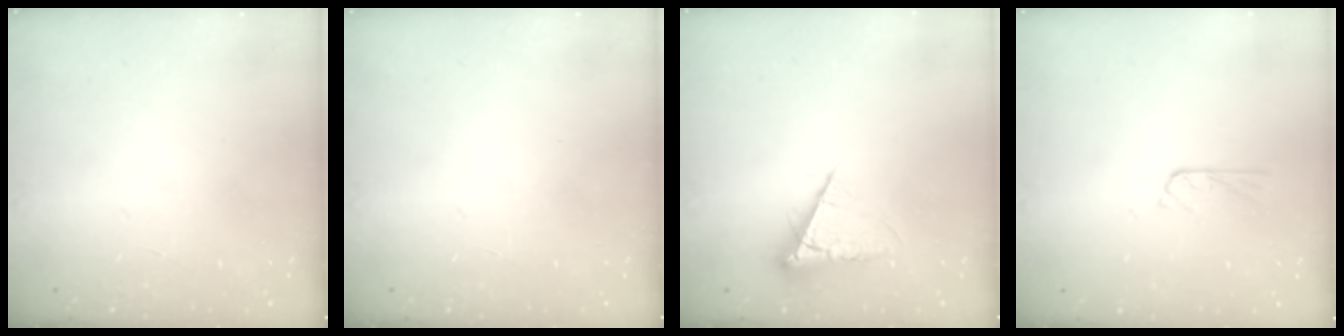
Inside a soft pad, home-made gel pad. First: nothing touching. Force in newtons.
{"total": 0.0}
{"total": 8.6, "press": 8.5, "slide": 0.4}
{"total": 2.8, "press": 2.8, "slide": 0.3}